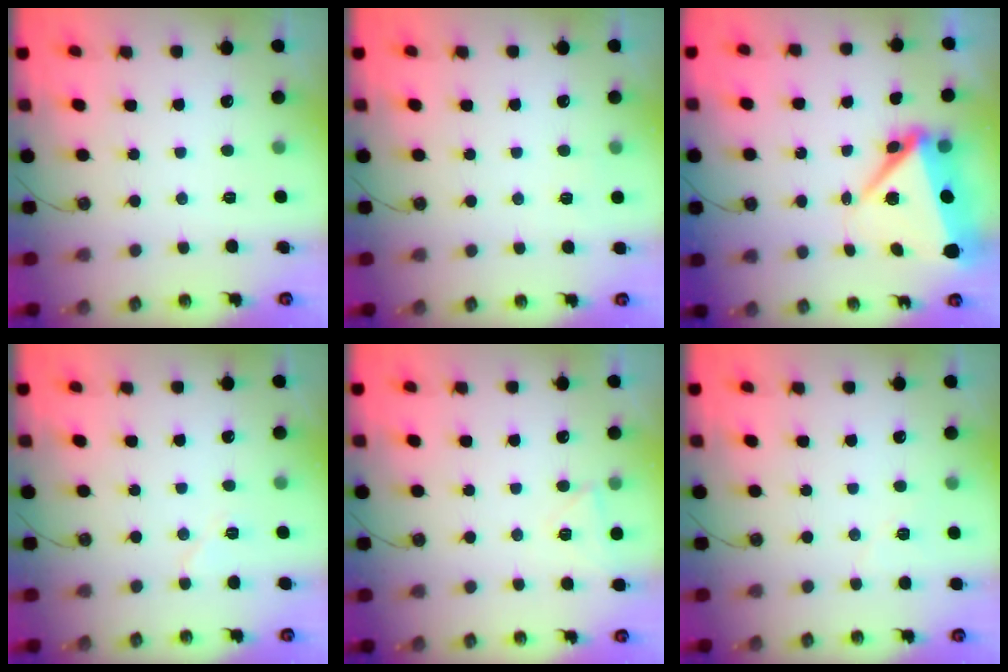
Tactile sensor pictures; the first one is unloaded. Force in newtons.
{"total": 2.5, "press": 2.4, "slide": 0.4}
{"total": 9.0, "press": 8.9, "slide": 1.7}
{"total": 5.8, "press": 5.2, "slide": 2.5}
{"total": 4.5, "press": 4.4, "slide": 0.4}
{"total": 4.9, "press": 4.7, "slide": 1.1}